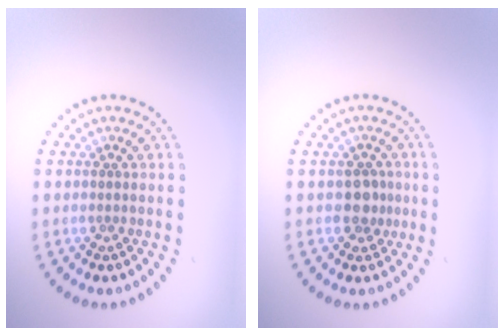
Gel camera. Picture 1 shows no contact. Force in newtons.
{"total": 1.9, "press": 1.7, "slide": 0.9}